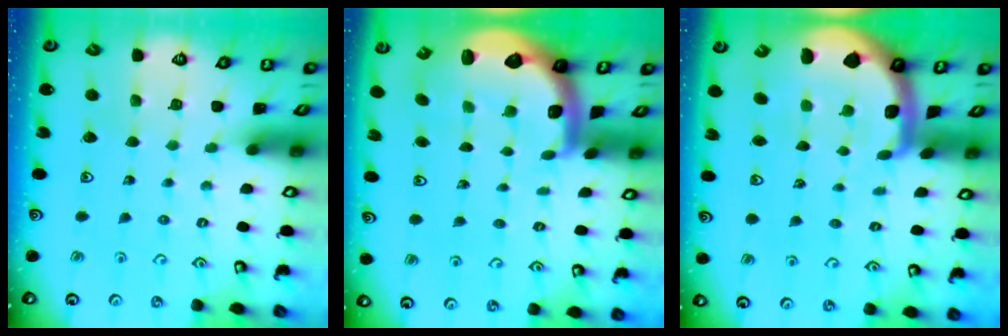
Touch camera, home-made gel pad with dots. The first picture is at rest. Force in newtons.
{"total": 3.2, "press": 3.0, "slide": 1.0}
{"total": 3.8, "press": 3.7, "slide": 0.6}